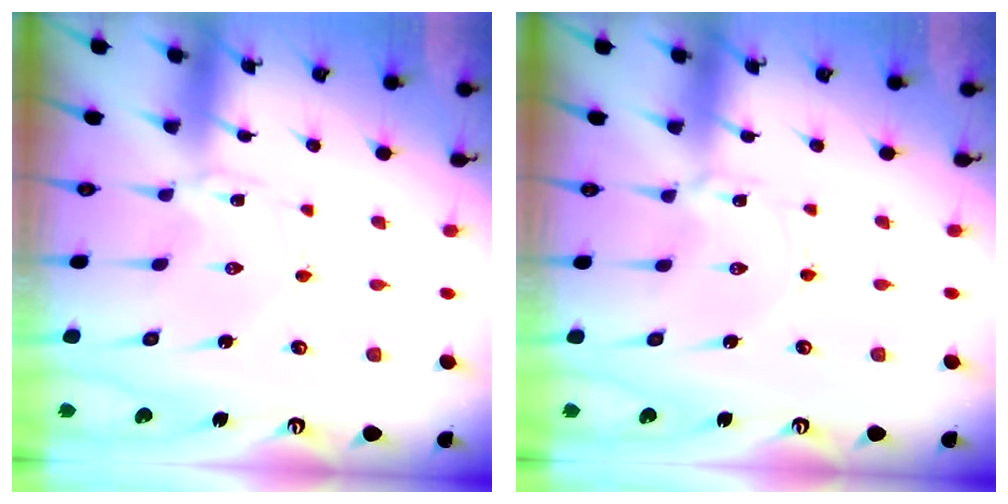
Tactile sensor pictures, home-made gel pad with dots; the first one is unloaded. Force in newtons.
{"total": 0.8, "press": 0.8, "slide": 0.2}